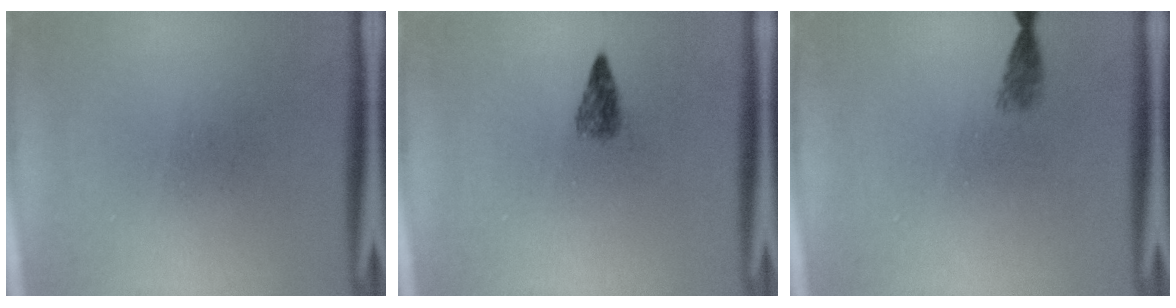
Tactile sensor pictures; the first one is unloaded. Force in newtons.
{"total": 1.8}
{"total": 1.3}